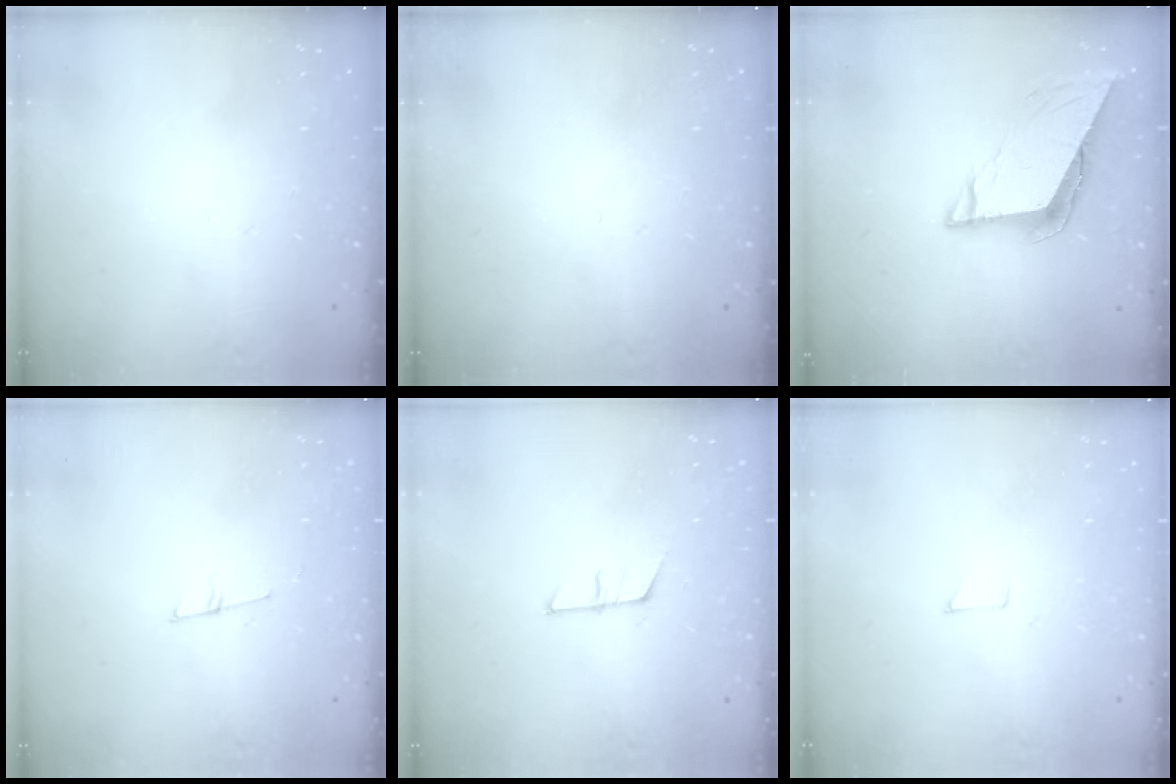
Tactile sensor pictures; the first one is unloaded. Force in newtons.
{"total": 0.0}
{"total": 8.1, "press": 8.1, "slide": 0.3}
{"total": 5.3, "press": 4.5, "slide": 2.9}
{"total": 7.8, "press": 7.8, "slide": 0.4}
{"total": 3.8, "press": 3.8, "slide": 0.3}